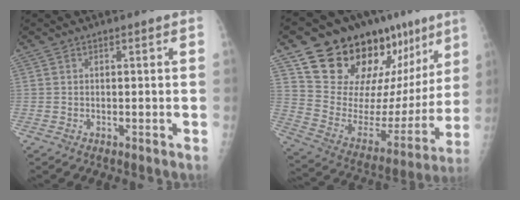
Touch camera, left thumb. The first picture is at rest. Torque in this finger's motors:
{"motor_torque": [0.56, 0.72, 1.27, -1.50, 0.24]}